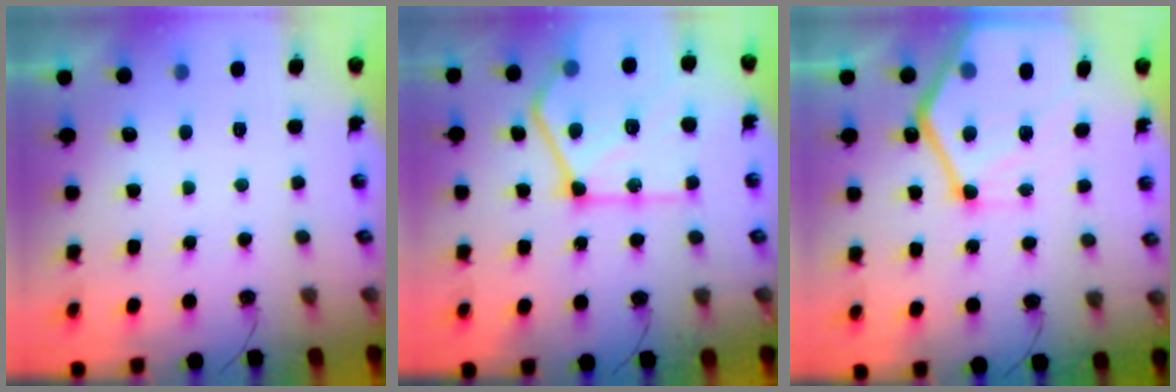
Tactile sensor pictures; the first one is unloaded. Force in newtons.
{"total": 26.3, "press": 26.1, "slide": 3.0}
{"total": 20.8, "press": 20.7, "slide": 1.9}